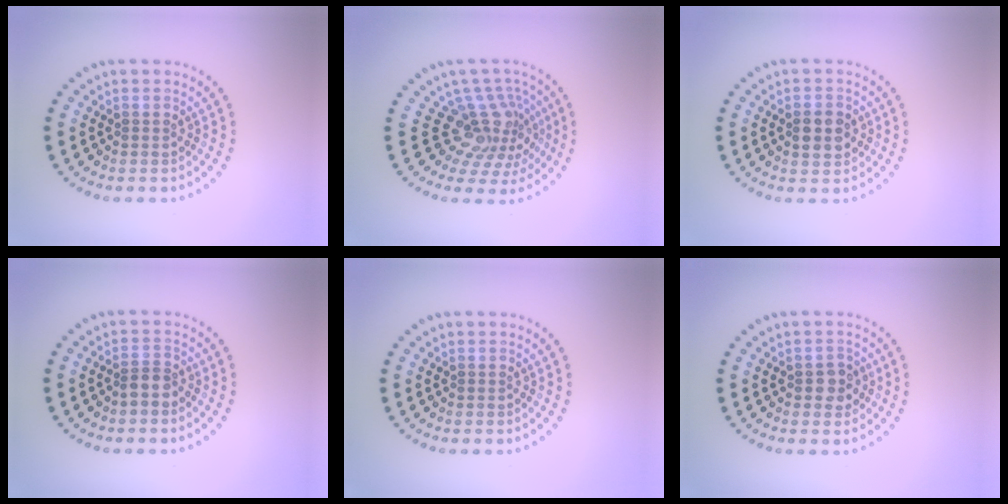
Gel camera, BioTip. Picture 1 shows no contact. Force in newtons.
{"total": 4.4, "press": 3.0, "slide": 3.3}
{"total": 2.8, "press": 2.8, "slide": 0.1}
{"total": 1.8, "press": 1.5, "slide": 1.0}
{"total": 0.0}
{"total": 1.9, "press": 1.9, "slide": 0.4}